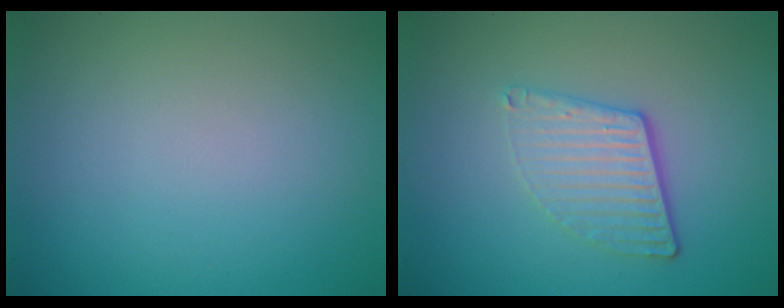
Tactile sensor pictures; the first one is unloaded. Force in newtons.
{"total": 3.7, "press": 2.7, "slide": 2.5}